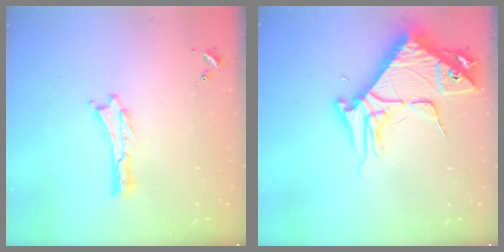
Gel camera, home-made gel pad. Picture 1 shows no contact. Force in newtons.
{"total": 9.0, "press": 8.9, "slide": 1.2}